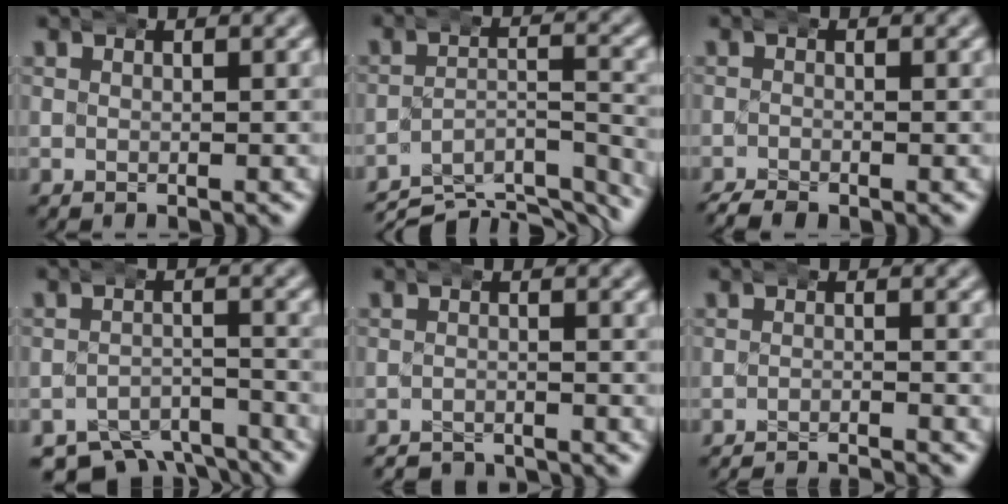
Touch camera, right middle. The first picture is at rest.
{"total": 10.8, "force": [-9.8, 3.4, 3.0], "torque": [-0.028, -0.023, -0.152]}
{"total": 2.7, "force": [-2.2, 1.1, 1.1], "torque": [-0.027, -0.010, -0.034]}
{"total": 7.9, "force": [-6.6, 3.6, 2.3], "torque": [-0.032, -0.026, -0.107]}
{"total": 3.7, "force": [-3.6, 0.5, -0.1], "torque": [-0.003, -0.012, -0.059]}
{"total": 5.9, "force": [-5.8, 0.9, 0.9], "torque": [-0.007, -0.010, -0.092]}